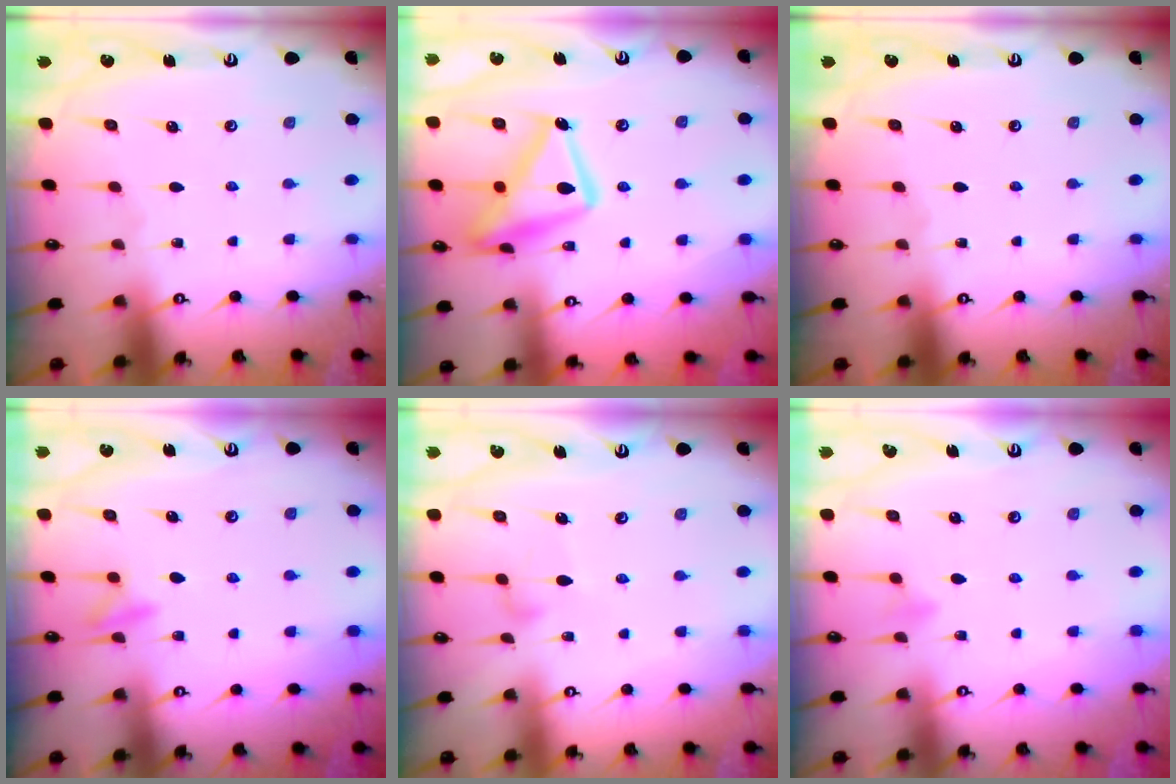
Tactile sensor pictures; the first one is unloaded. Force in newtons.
{"total": 17.4, "press": 17.4, "slide": 1.5}
{"total": 0.0}
{"total": 7.8, "press": 7.7, "slide": 0.8}
{"total": 6.0, "press": 6.0, "slide": 0.4}
{"total": 4.0, "press": 3.9, "slide": 0.4}